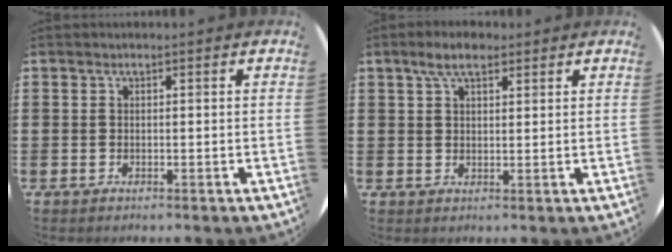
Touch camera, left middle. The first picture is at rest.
{"total": 4.0, "force": [2.8, 1.5, 2.4], "torque": [-0.042, 0.006, 0.049]}